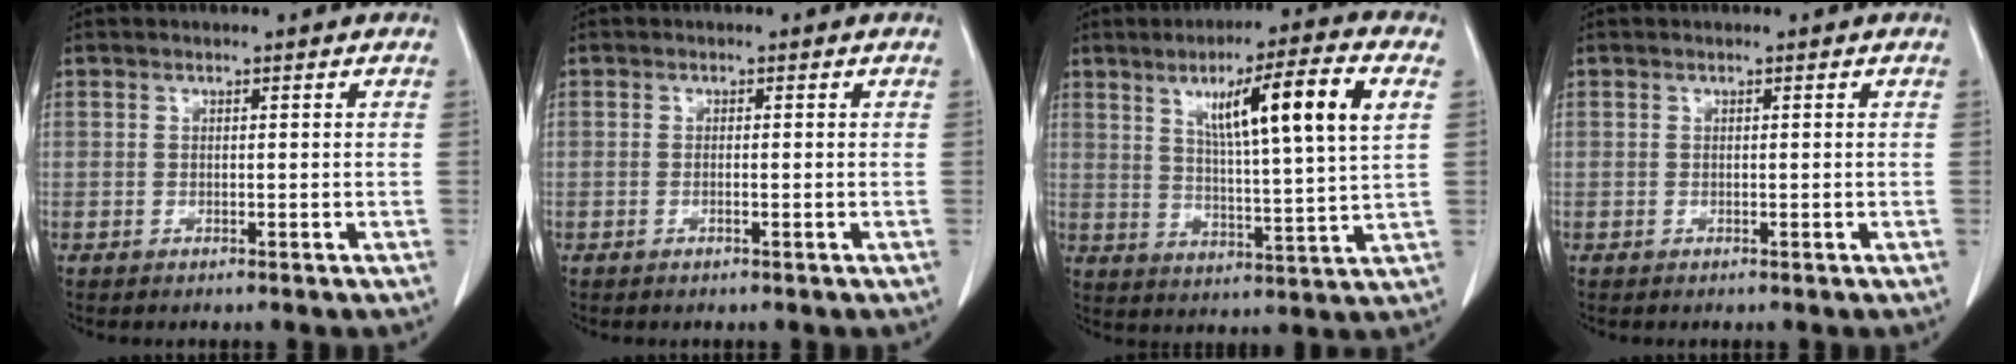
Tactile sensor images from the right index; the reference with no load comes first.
{"total": 0.7, "force": [-0.2, 0.1, 0.6], "torque": [-0.010, 0.000, -0.003]}
{"total": 14.6, "force": [5.2, 0.1, 13.6], "torque": [-0.218, 0.010, 0.081]}
{"total": 0.0}